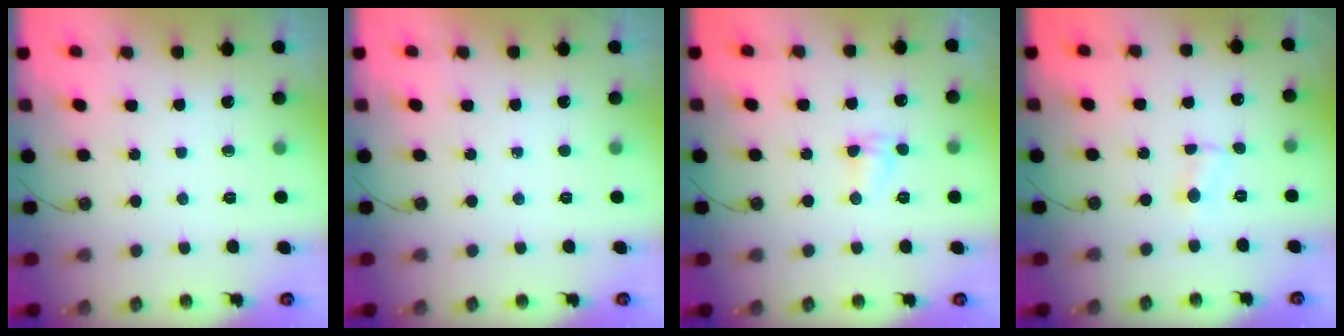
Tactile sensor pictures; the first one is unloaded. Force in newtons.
{"total": 0.0}
{"total": 3.6, "press": 3.5, "slide": 0.6}
{"total": 1.6, "press": 1.5, "slide": 0.4}